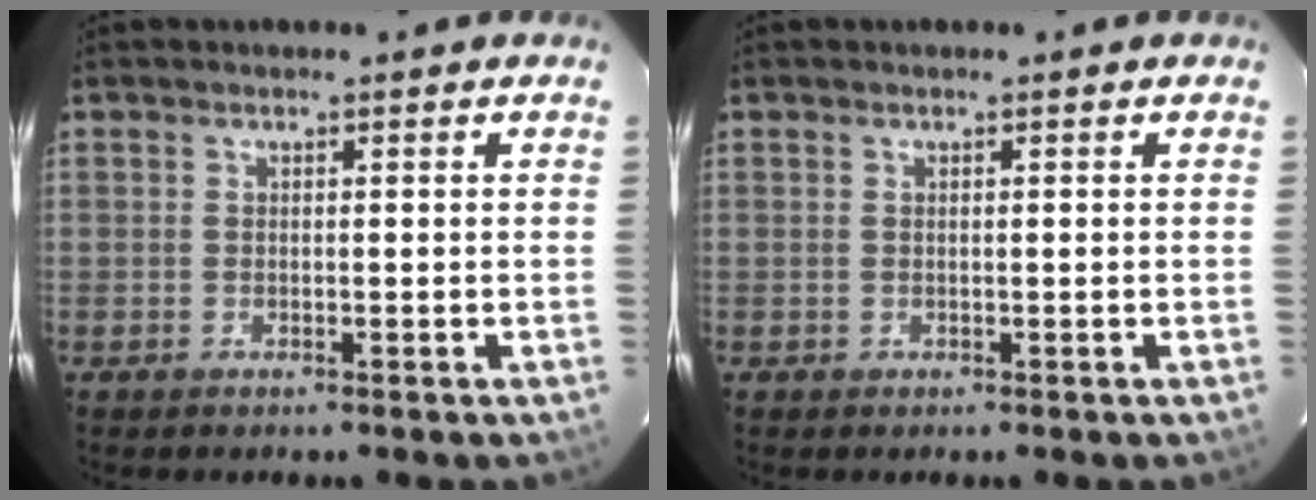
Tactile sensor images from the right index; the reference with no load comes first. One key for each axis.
{"total": 0.0}